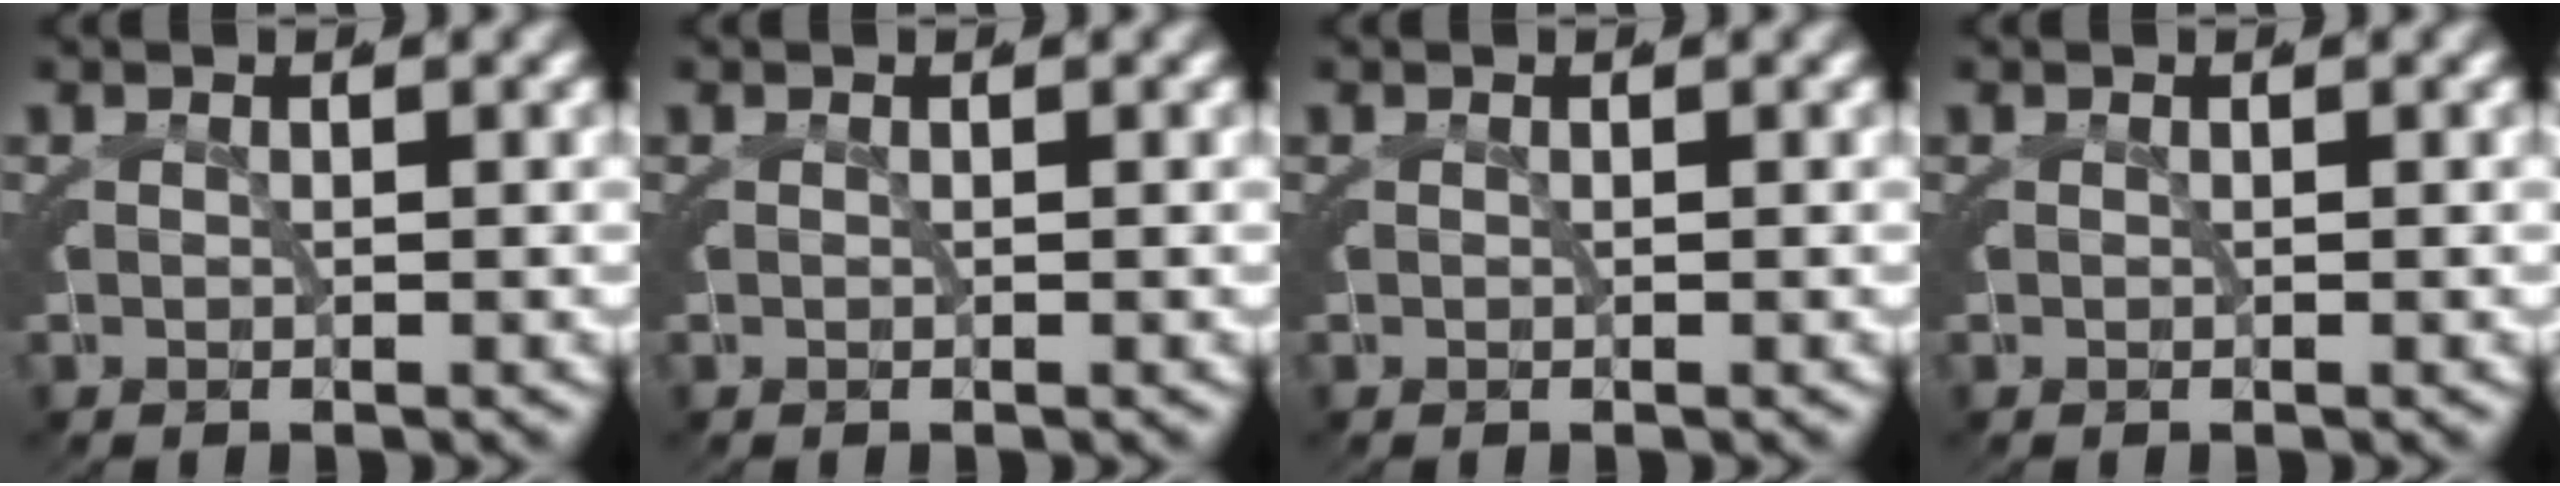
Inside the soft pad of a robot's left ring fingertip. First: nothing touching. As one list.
[{"total": 0.0}, {"total": 0.0}, {"total": 0.0}]